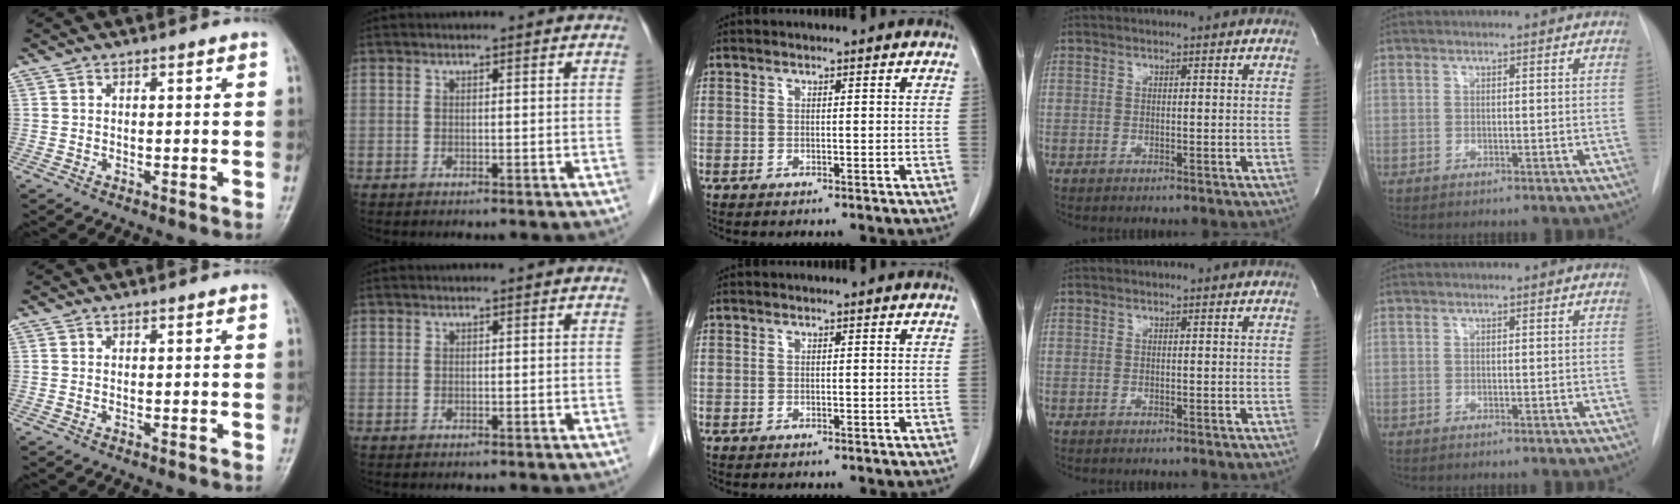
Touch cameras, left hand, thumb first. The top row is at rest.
{}